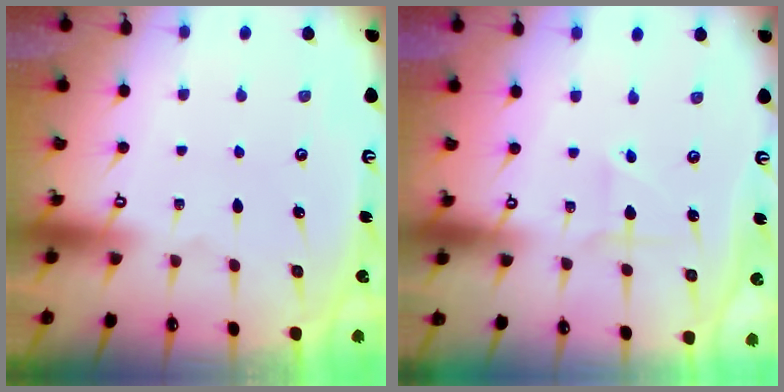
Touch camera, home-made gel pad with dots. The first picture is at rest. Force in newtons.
{"total": 2.9, "press": 2.9, "slide": 0.3}